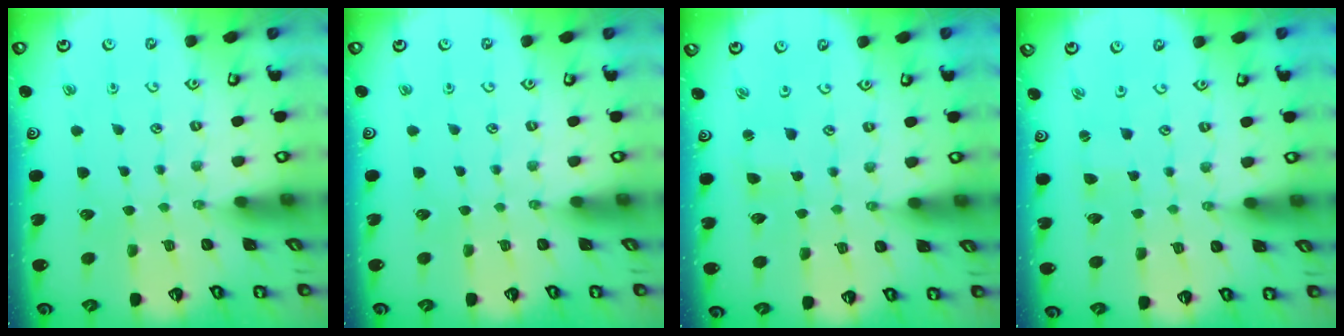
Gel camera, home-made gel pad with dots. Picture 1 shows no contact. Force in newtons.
{"total": 0.0}
{"total": 1.9, "press": 1.9, "slide": 0.4}
{"total": 0.9, "press": 0.8, "slide": 0.2}